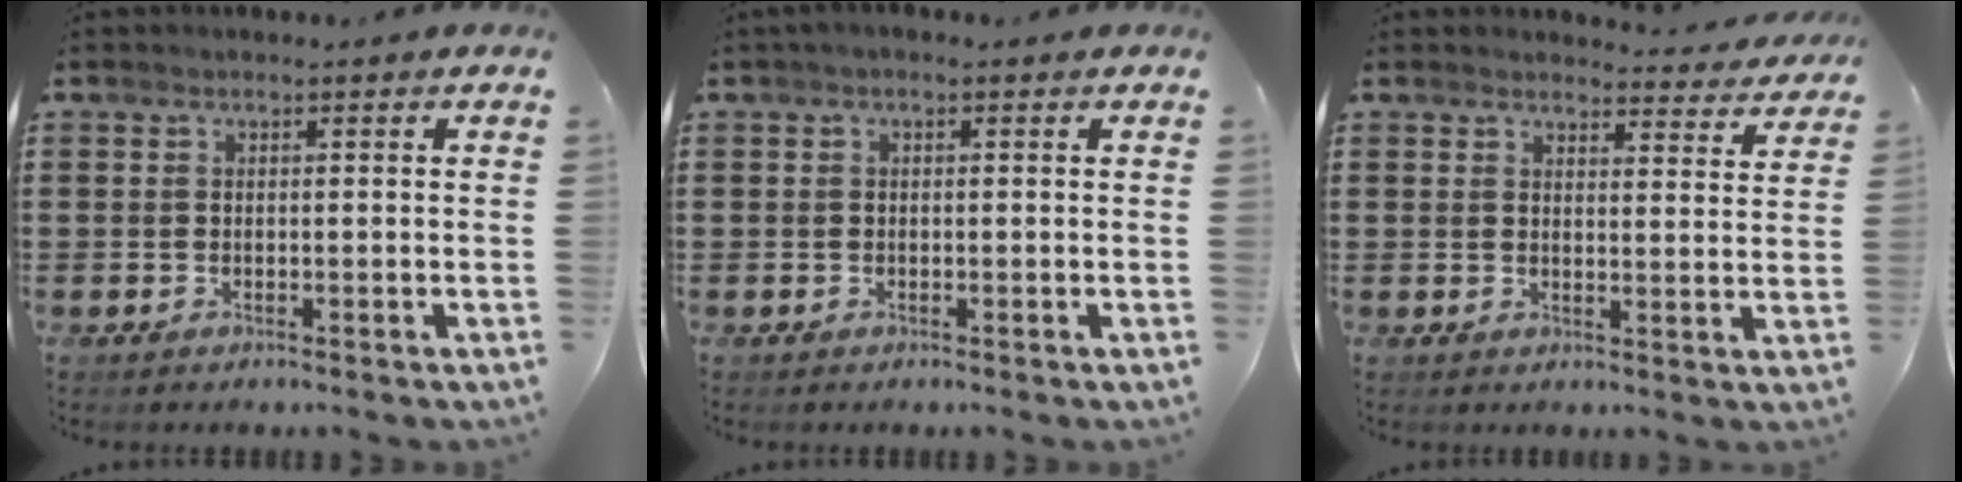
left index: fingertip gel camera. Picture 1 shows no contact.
{"total": 0.6, "force": [-0.1, 0.4, 0.5], "torque": [-0.010, 0.002, -0.002]}
{"total": 3.2, "force": [3.2, 0.3, 0.4], "torque": [-0.012, -0.019, 0.055]}